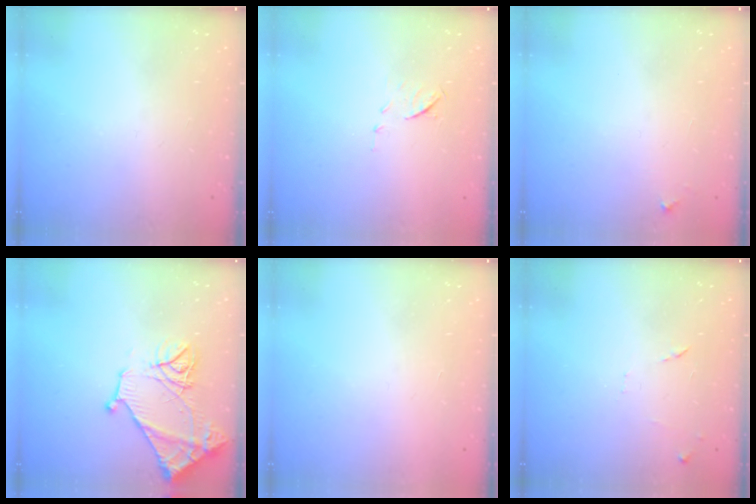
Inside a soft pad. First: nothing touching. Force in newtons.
{"total": 6.3, "press": 6.2, "slide": 0.6}
{"total": 3.5, "press": 3.5, "slide": 0.3}
{"total": 13.5, "press": 13.4, "slide": 1.3}
{"total": 1.6, "press": 1.6, "slide": 0.1}
{"total": 7.5, "press": 7.5, "slide": 0.6}